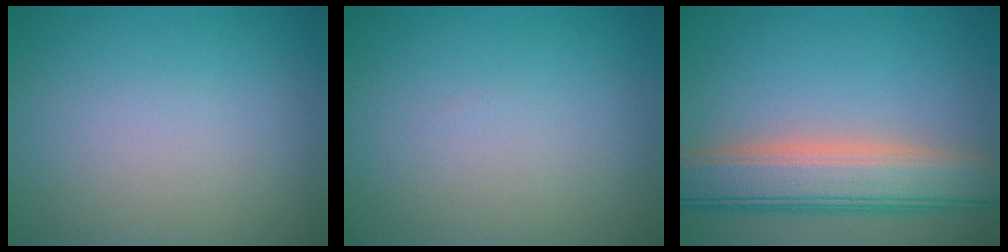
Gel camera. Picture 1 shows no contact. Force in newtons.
{"total": 0.0}
{"total": 7.7, "press": 7.6, "slide": 0.7}